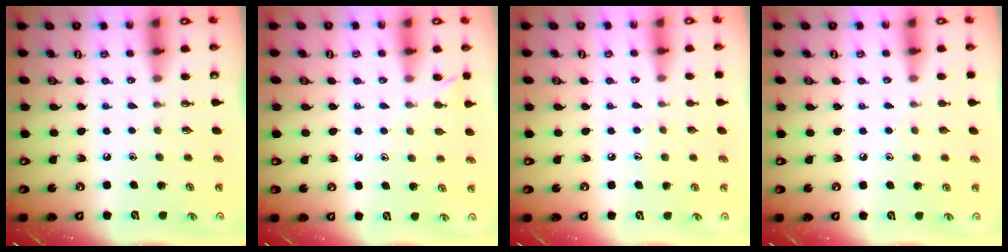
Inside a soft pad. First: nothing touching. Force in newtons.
{"total": 6.2, "press": 6.1, "slide": 0.6}
{"total": 3.9, "press": 3.8, "slide": 0.4}
{"total": 4.4, "press": 4.4, "slide": 0.5}